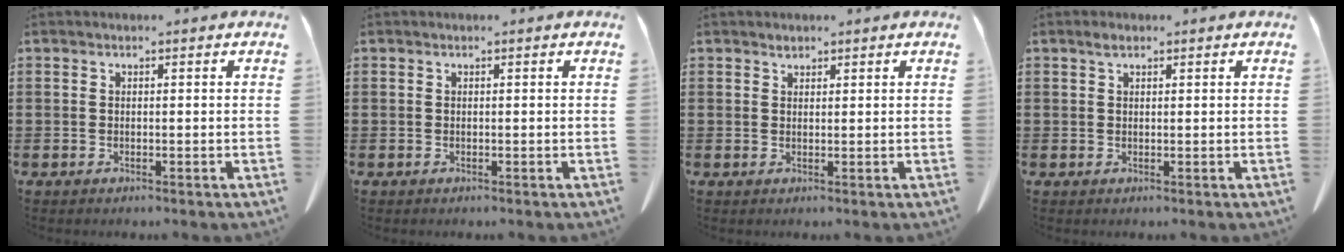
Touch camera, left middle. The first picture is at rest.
{"total": 0.0}
{"total": 1.0, "force": [0.9, 0.4, 0.3], "torque": [-0.007, -0.002, 0.018]}
{"total": 1.2, "force": [0.7, 0.6, 0.8], "torque": [-0.019, 0.003, 0.014]}